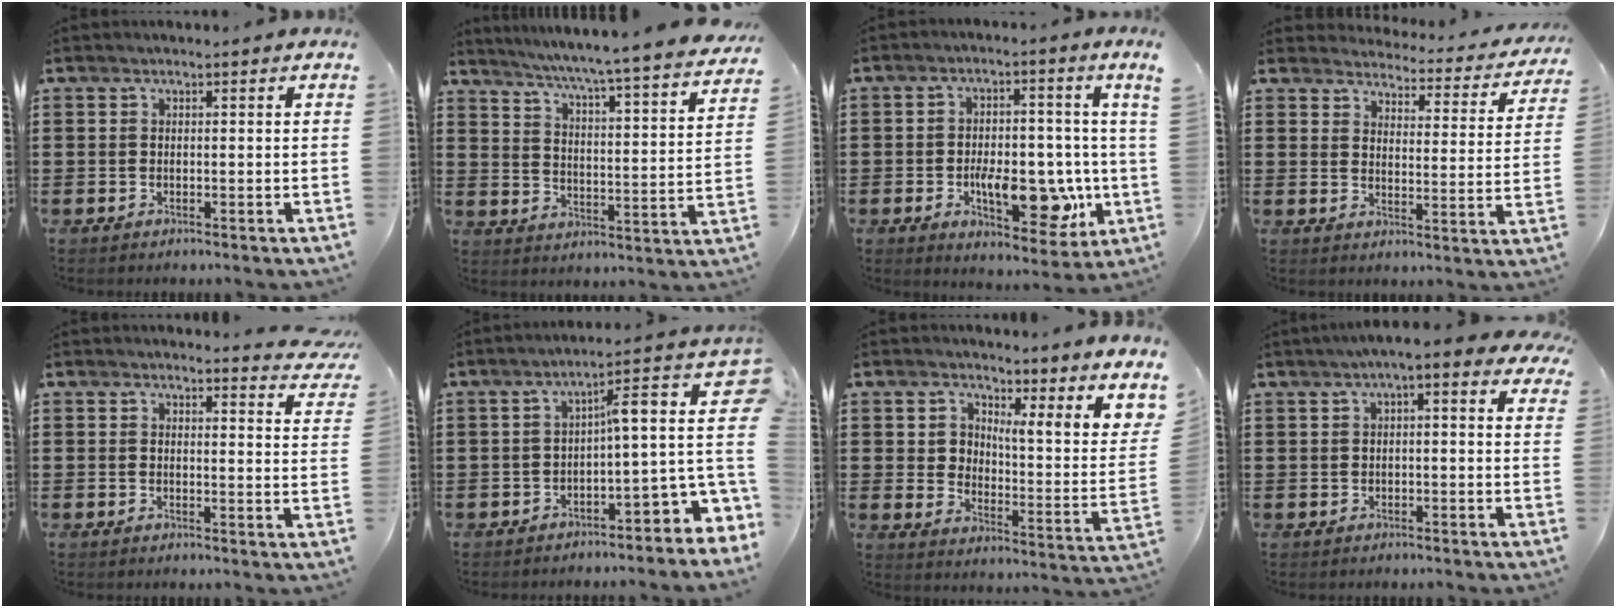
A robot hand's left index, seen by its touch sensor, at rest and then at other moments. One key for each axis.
{"total": 4.5, "fx": 4.1, "fy": -1.3, "fz": 1.4, "tx": -0.049, "ty": -0.048, "tz": 0.056}
{"total": 10.3, "fx": -2.0, "fy": 4.3, "fz": 9.2, "tx": -0.141, "ty": -0.006, "tz": -0.031}
{"total": 3.5, "fx": 3.5, "fy": 0.2, "fz": 0.2, "tx": -0.019, "ty": -0.034, "tz": 0.053}
{"total": 2.6, "fx": 2.6, "fy": 0.1, "fz": 0.4, "tx": -0.011, "ty": -0.012, "tz": 0.046}
{"total": 5.8, "fx": 0.4, "fy": 1.4, "fz": 5.6, "tx": -0.082, "ty": -0.044, "tz": -0.012}
{"total": 4.7, "fx": 3.9, "fy": 1.6, "fz": 2.0, "tx": -0.051, "ty": -0.038, "tz": 0.060}
{"total": 3.0, "fx": 1.0, "fy": 0.3, "fz": 2.8, "tx": -0.055, "ty": 0.004, "tz": 0.015}